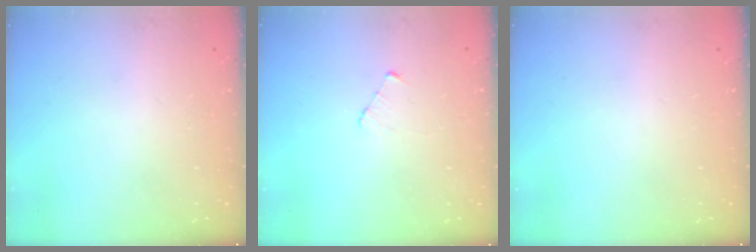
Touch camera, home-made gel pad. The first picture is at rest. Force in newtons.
{"total": 2.5, "press": 2.5, "slide": 0.3}
{"total": 0.0}